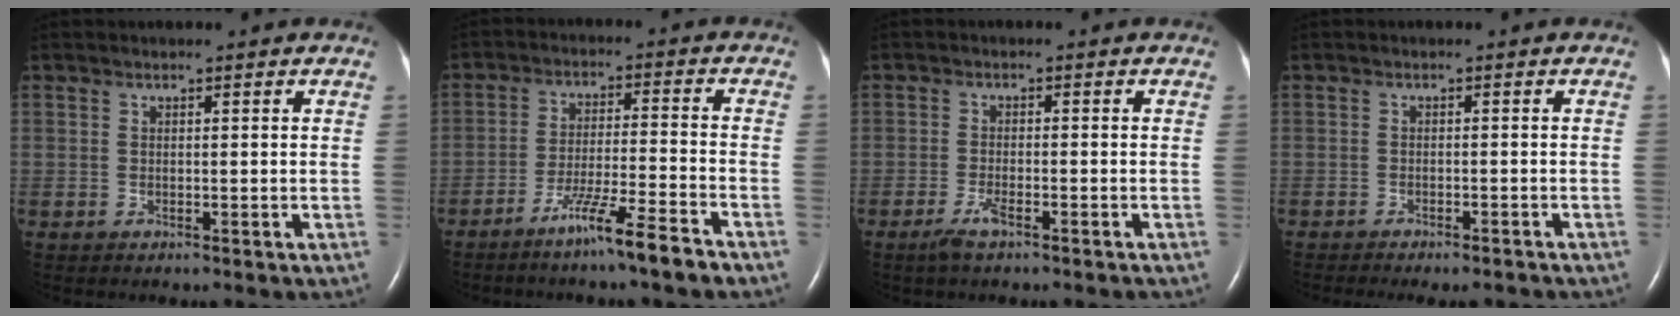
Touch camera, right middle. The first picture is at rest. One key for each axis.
{"total": 7.9, "fx": -5.7, "fy": -0.9, "fz": 5.4, "tx": -0.099, "ty": -0.020, "tz": -0.107}
{"total": 3.0, "fx": -2.2, "fy": 0.3, "fz": 2.1, "tx": -0.049, "ty": -0.004, "tz": -0.041}
{"total": 7.4, "fx": -6.5, "fy": 1.5, "fz": 3.1, "tx": -0.034, "ty": -0.008, "tz": -0.080}